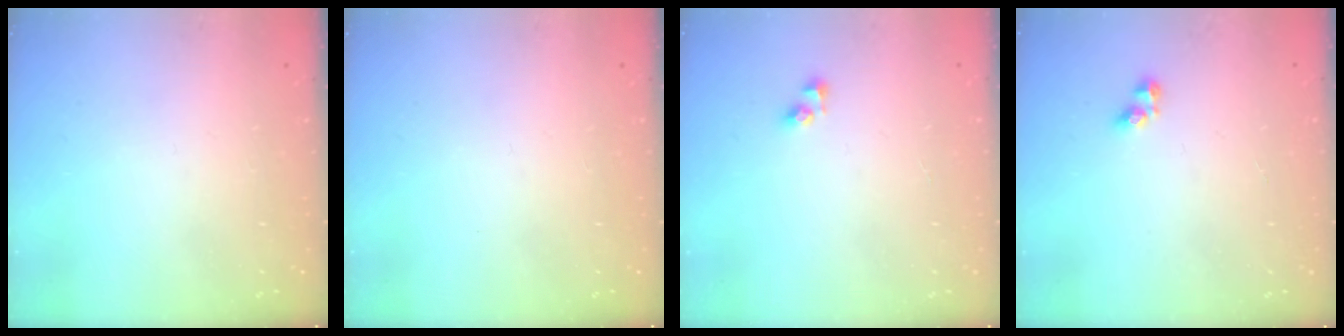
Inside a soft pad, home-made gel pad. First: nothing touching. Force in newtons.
{"total": 0.0}
{"total": 3.8, "press": 3.8, "slide": 0.2}
{"total": 3.0, "press": 2.9, "slide": 0.9}